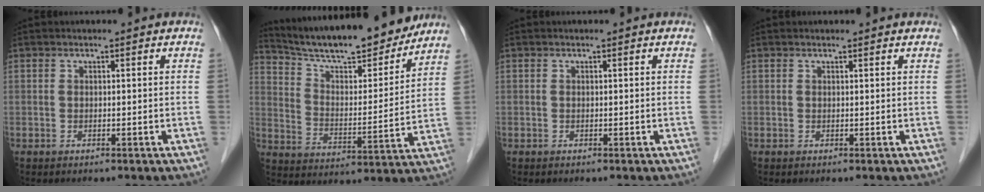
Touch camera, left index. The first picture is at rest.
{"total": 19.4, "force": [17.4, 3.0, 8.1], "torque": [-0.127, -0.011, 0.271]}
{"total": 0.0}
{"total": 1.5, "force": [1.4, 0.4, 0.2], "torque": [-0.003, 0.009, 0.017]}